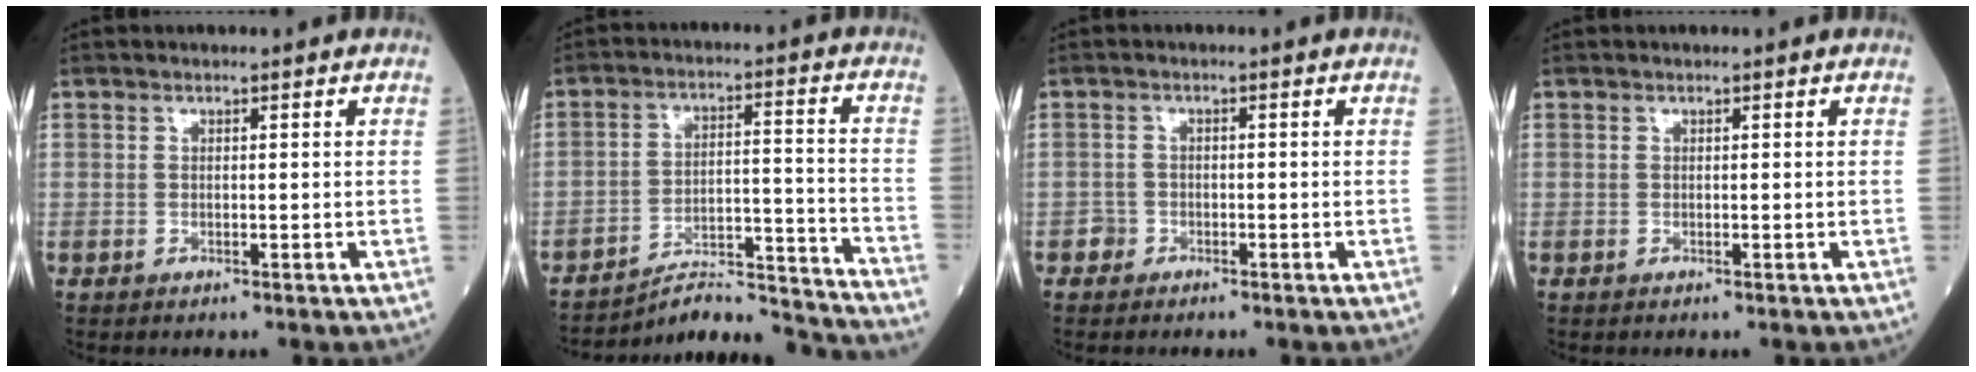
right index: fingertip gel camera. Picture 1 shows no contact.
{"total": 15.3, "force": [-15.1, -1.6, 2.3], "torque": [-0.025, 0.021, -0.227]}
{"total": 1.4, "force": [-1.0, 0.9, -0.1], "torque": [0.002, 0.006, -0.024]}
{"total": 0.0}